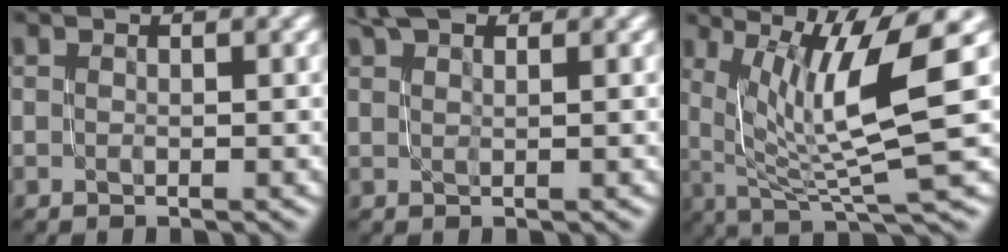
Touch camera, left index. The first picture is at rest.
{"total": 2.5, "force": [2.0, 0.8, 1.3], "torque": [-0.018, 0.002, 0.026]}
{"total": 9.6, "force": [2.4, 2.0, 9.0], "torque": [-0.146, -0.001, 0.049]}